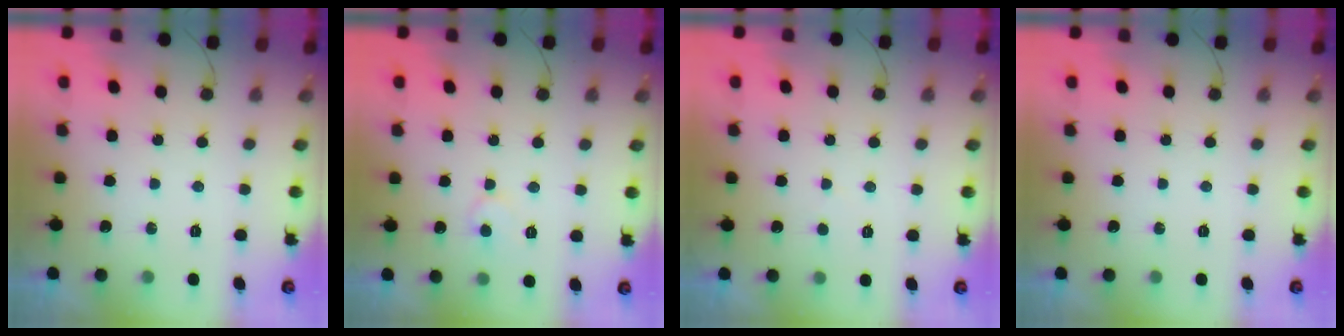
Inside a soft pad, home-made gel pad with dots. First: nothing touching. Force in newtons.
{"total": 5.5, "press": 5.4, "slide": 0.5}
{"total": 2.0, "press": 2.0, "slide": 0.2}
{"total": 0.0}